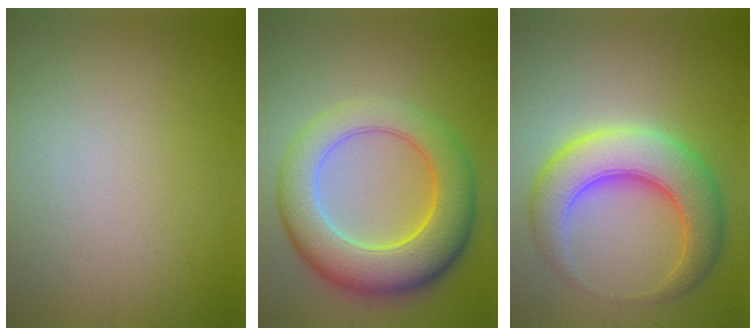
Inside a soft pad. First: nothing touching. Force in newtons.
{"total": 9.0, "press": 9.0, "slide": 0.4}
{"total": 7.5, "press": 7.5, "slide": 0.2}